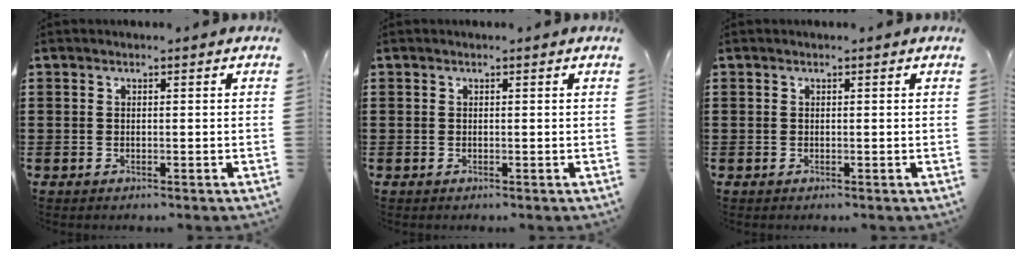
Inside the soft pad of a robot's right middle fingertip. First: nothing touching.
{"total": 0.0}
{"total": 0.0}